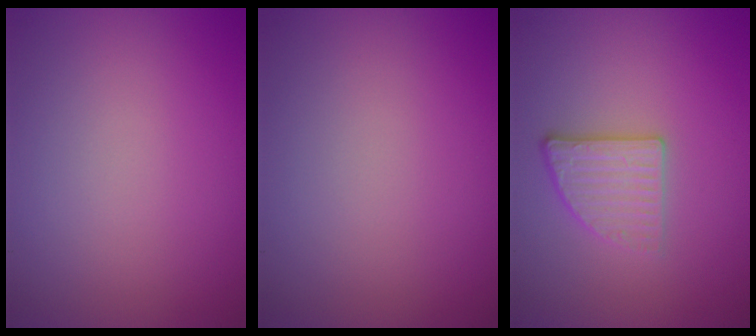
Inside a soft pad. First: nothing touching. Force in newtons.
{"total": 0.0}
{"total": 2.7, "press": 2.5, "slide": 1.0}